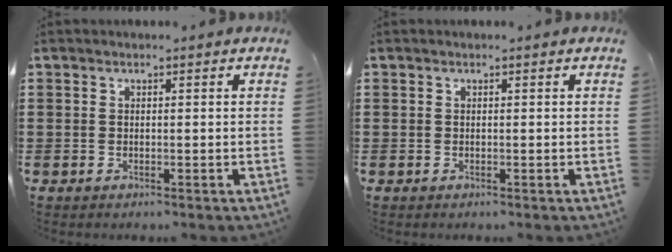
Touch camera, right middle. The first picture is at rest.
{"total": 0.0}